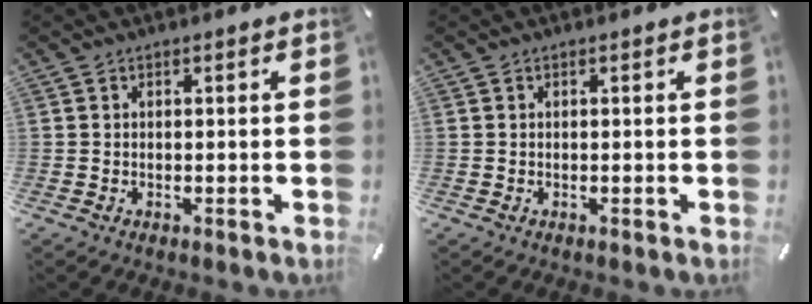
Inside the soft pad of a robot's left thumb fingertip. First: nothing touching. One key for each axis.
{"total": 0.0}